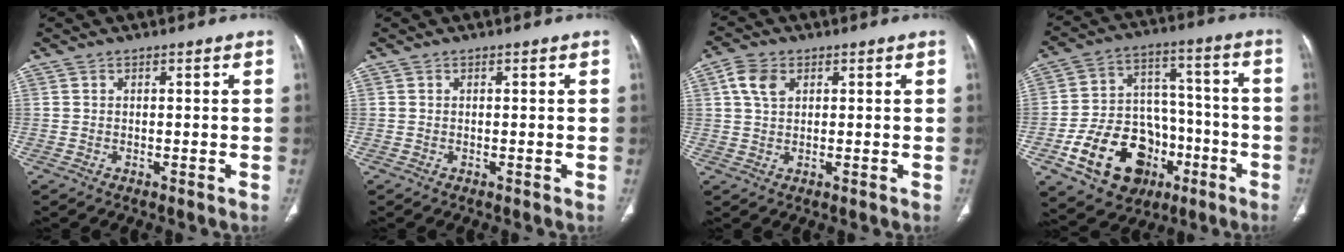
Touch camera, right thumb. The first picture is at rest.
{"total": 0.0}
{"total": 4.8, "force": [1.5, 3.2, 3.2], "torque": [-0.066, 0.004, 0.029]}
{"total": 20.3, "force": [-8.9, 14.6, 11.1], "torque": [-0.159, 0.069, -0.134]}